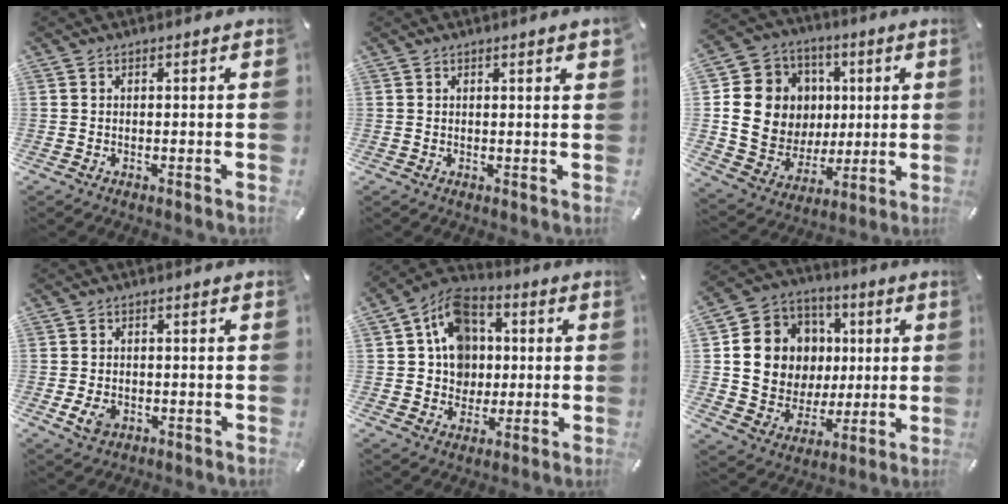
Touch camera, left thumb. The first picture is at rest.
{"total": 1.3, "force": [0.8, 0.1, 1.1], "torque": [-0.021, 0.001, 0.013]}
{"total": 15.0, "force": [1.6, 14.3, 4.2], "torque": [-0.075, -0.004, 0.054]}
{"total": 3.9, "force": [-1.2, 2.8, 2.3], "torque": [-0.060, -0.002, -0.024]}
{"total": 11.5, "force": [1.9, 10.5, 4.5], "torque": [-0.092, -0.009, 0.037]}
{"total": 14.5, "force": [2.1, 13.6, 4.5], "torque": [-0.080, -0.003, 0.055]}